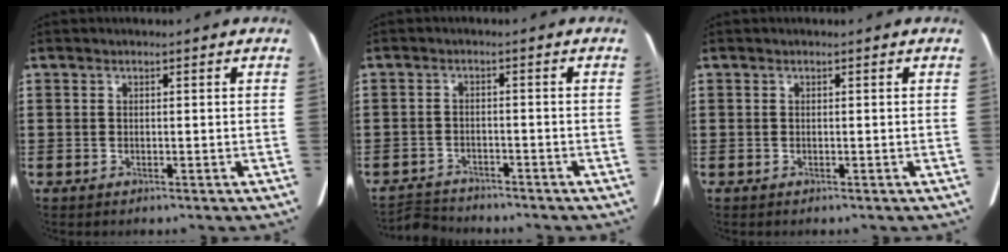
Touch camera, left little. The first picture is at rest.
{"total": 2.5, "force": [-2.5, 0.1, -0.1], "torque": [-0.005, -0.002, -0.054]}
{"total": 0.0}